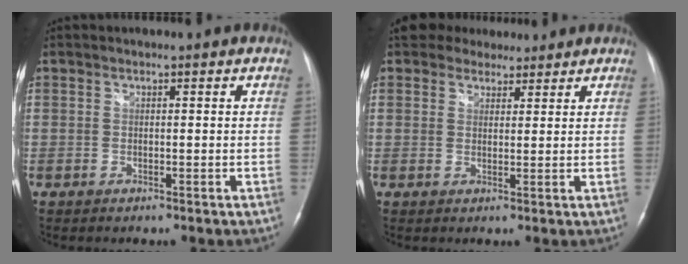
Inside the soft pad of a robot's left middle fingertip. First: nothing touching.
{"total": 6.5, "force": [5.7, 2.8, 1.1], "torque": [-0.007, 0.018, 0.088]}